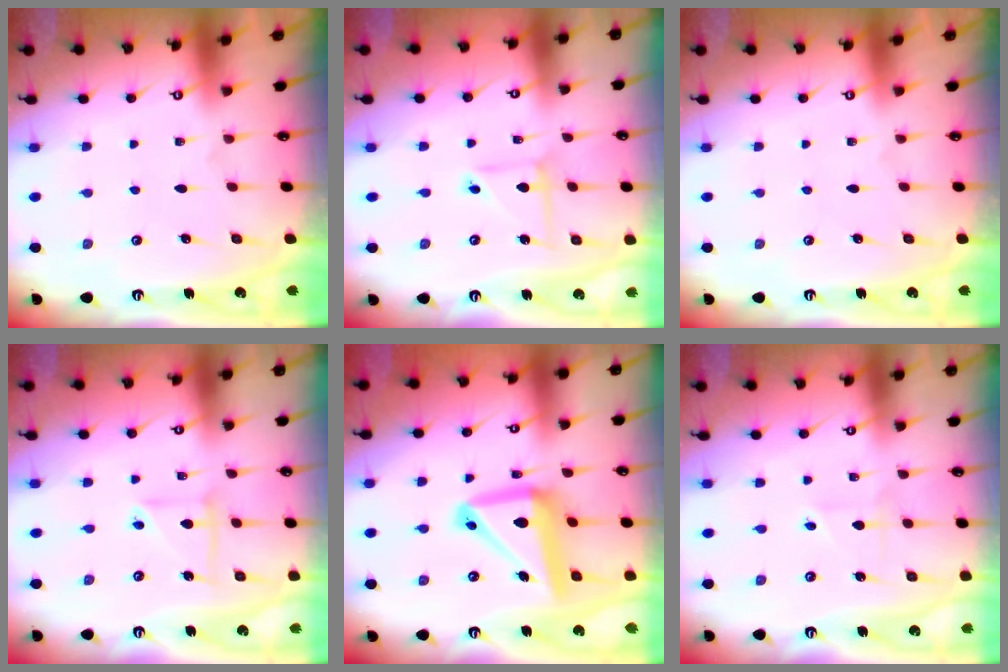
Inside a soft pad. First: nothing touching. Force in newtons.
{"total": 4.8, "press": 4.7, "slide": 0.5}
{"total": 0.0}
{"total": 5.1, "press": 5.1, "slide": 0.7}
{"total": 15.4, "press": 15.3, "slide": 1.9}
{"total": 1.9, "press": 1.9, "slide": 0.2}